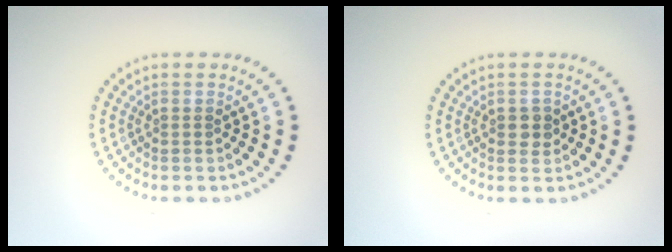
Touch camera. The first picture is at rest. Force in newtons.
{"total": 1.5, "press": 1.4, "slide": 0.1}